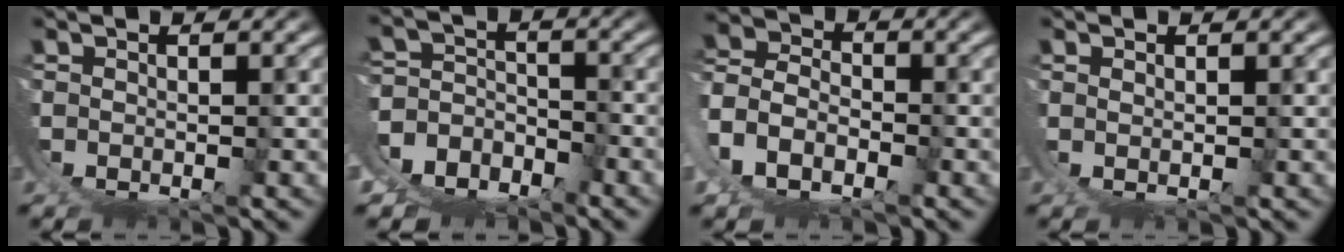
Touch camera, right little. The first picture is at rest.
{"total": 7.6, "force": [-0.7, 6.7, 3.5], "torque": [-0.105, -0.034, -0.011]}
{"total": 8.8, "force": [3.6, 6.9, 4.2], "torque": [-0.118, -0.002, 0.044]}
{"total": 1.6, "force": [1.0, -1.2, 0.2], "torque": [0.001, 0.001, 0.019]}